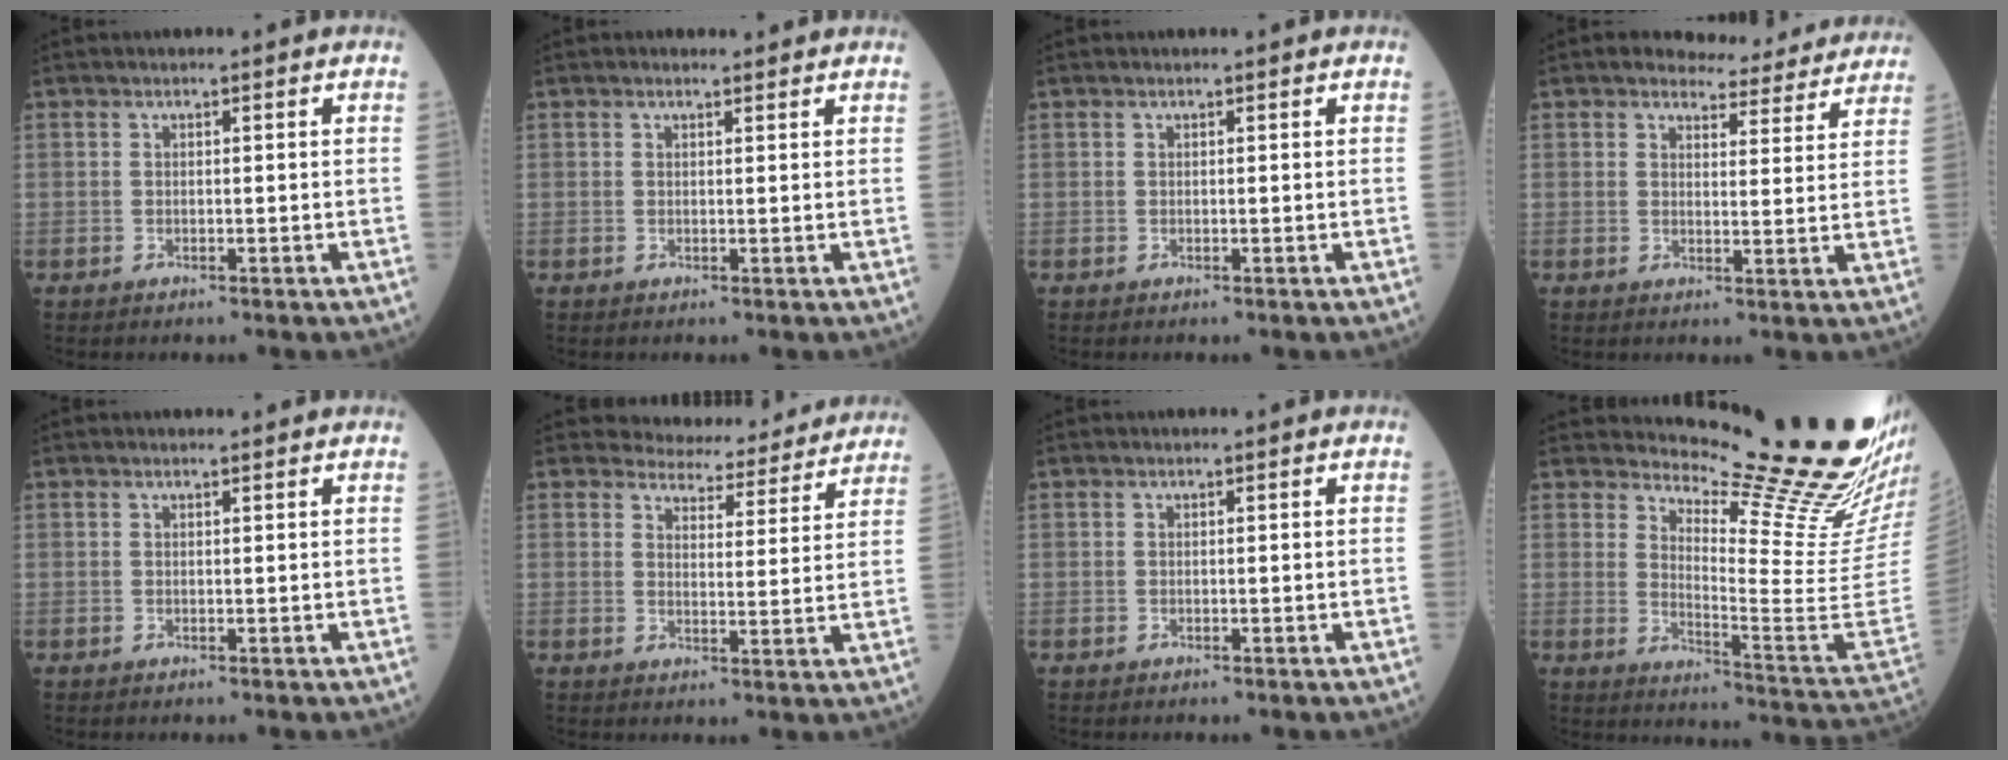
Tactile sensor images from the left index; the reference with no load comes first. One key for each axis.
{"total": 1.0, "fx": 1.0, "fy": 0.3, "fz": 0.2, "tx": -0.014, "ty": 0.004, "tz": 0.013}
{"total": 0.0}
{"total": 9.8, "fx": 9.3, "fy": 2.7, "fz": 1.3, "tx": 0.001, "ty": -0.009, "tz": 0.097}
{"total": 0.8, "fx": 0.8, "fy": 0.0, "fz": 0.1, "tx": -0.010, "ty": 0.001, "tz": 0.010}
{"total": 12.5, "fx": 12.1, "fy": 3.0, "fz": 1.3, "tx": 0.004, "ty": -0.013, "tz": 0.130}
{"total": 0.0}
{"total": 20.7, "fx": 18.7, "fy": -0.4, "fz": 8.8, "tx": -0.140, "ty": -0.138, "tz": 0.241}